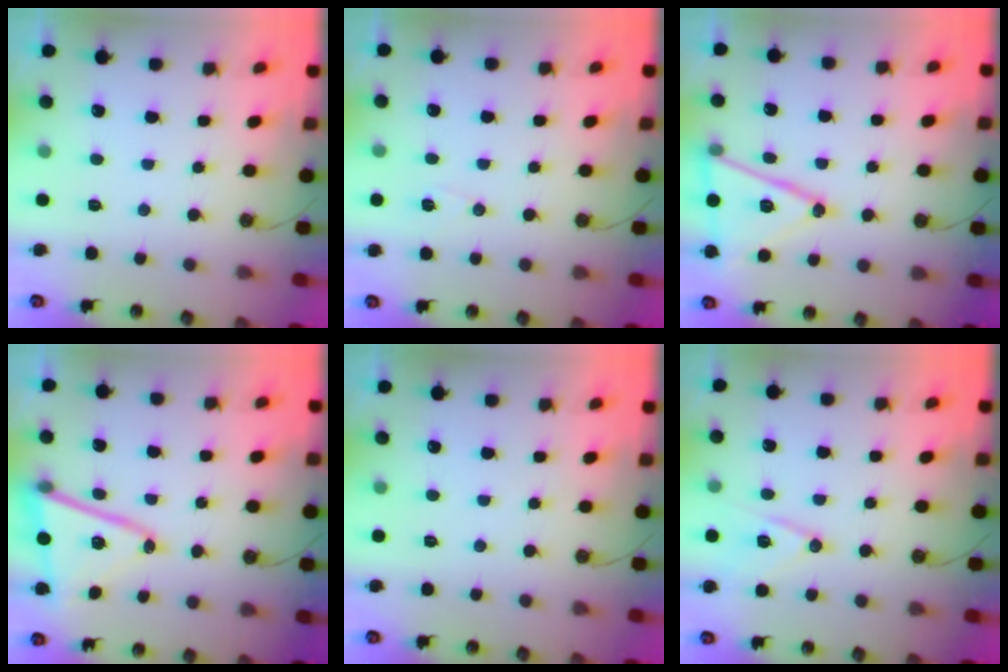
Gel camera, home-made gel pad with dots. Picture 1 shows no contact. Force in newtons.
{"total": 5.3, "press": 3.9, "slide": 3.5}
{"total": 15.9, "press": 15.5, "slide": 3.6}
{"total": 13.8, "press": 13.6, "slide": 2.4}
{"total": 0.0}
{"total": 11.8, "press": 11.2, "slide": 3.5}